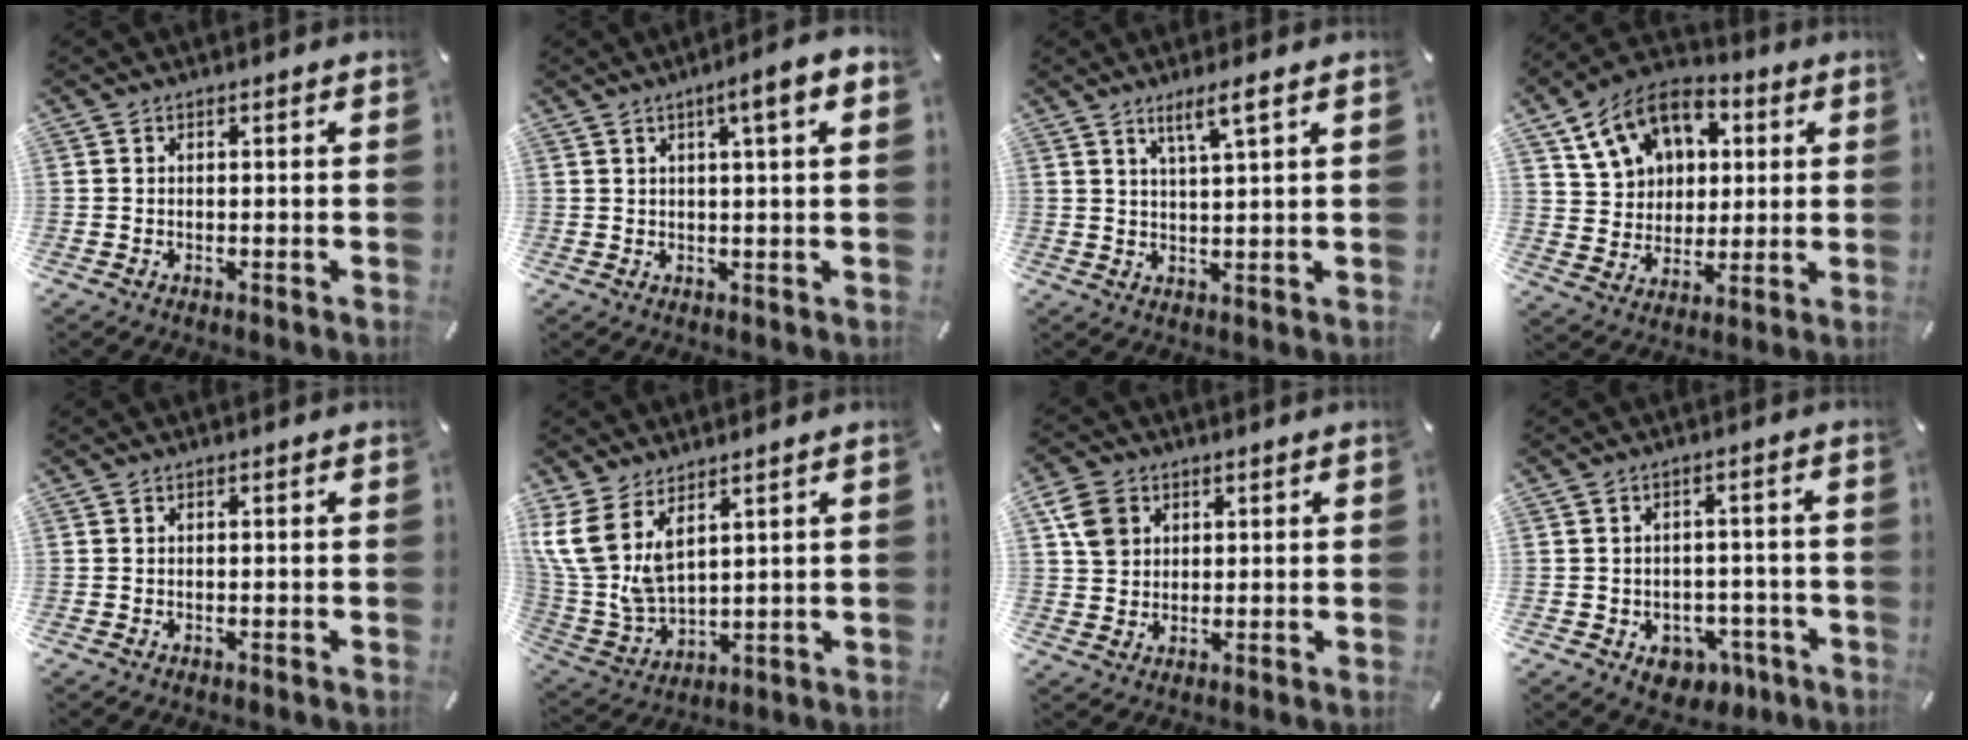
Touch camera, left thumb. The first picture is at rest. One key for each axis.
{"total": 6.2, "fx": 2.7, "fy": 0.6, "fz": 5.5, "tx": -0.086, "ty": -0.010, "tz": 0.039}
{"total": 5.0, "fx": 3.1, "fy": 0.1, "fz": 3.9, "tx": -0.082, "ty": -0.005, "tz": 0.053}
{"total": 13.5, "fx": 6.0, "fy": 10.8, "fz": 5.5, "tx": -0.109, "ty": -0.019, "tz": 0.120}
{"total": 0.0}
{"total": 11.0, "fx": 6.4, "fy": 5.8, "fz": 6.9, "tx": -0.182, "ty": -0.042, "tz": 0.120}
{"total": 6.9, "fx": 2.3, "fy": 5.9, "fz": 2.8, "tx": -0.066, "ty": 0.004, "tz": 0.042}
{"total": 5.7, "fx": -2.0, "fy": 4.8, "fz": 2.3, "tx": -0.025, "ty": 0.015, "tz": -0.033}